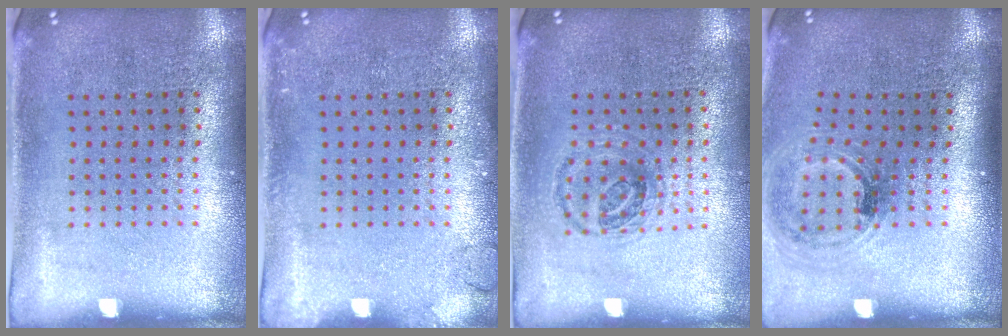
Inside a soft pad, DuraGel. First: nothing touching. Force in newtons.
{"total": 1.2, "press": 1.2, "slide": 0.2}
{"total": 1.0, "press": 1.0, "slide": 0.3}
{"total": 1.1, "press": 1.1, "slide": 0.3}